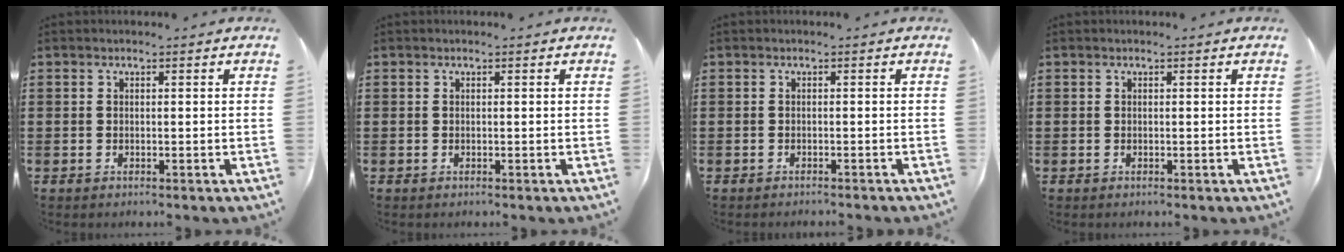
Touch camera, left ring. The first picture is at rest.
{"total": 0.0}
{"total": 0.6, "force": [-0.6, -0.1, 0.1], "torque": [-0.005, -0.001, -0.012]}
{"total": 0.0}